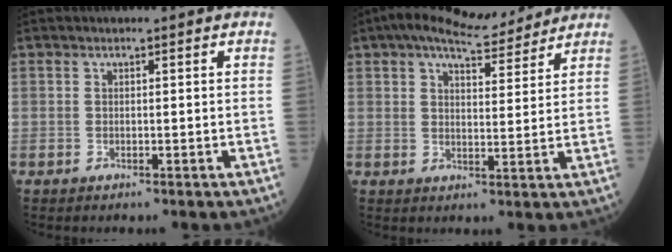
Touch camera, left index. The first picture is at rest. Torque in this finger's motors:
{"motor_torque": [1.06, -1.08, 0.23, 0.08]}